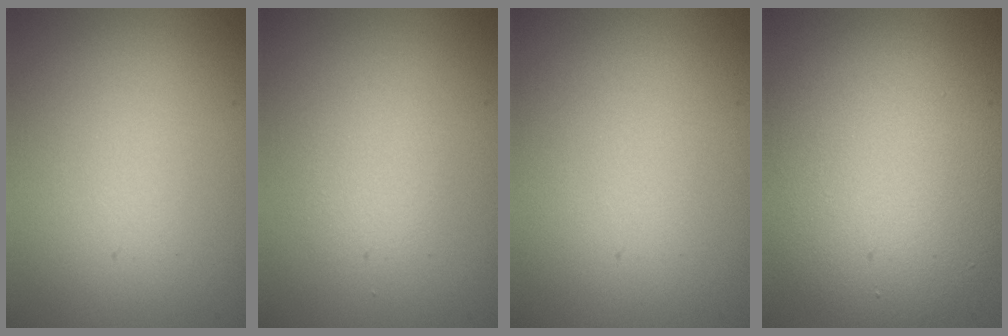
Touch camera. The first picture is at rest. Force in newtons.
{"total": 1.5, "press": 1.4, "slide": 0.1}
{"total": 0.0}
{"total": 8.9, "press": 8.9, "slide": 0.3}